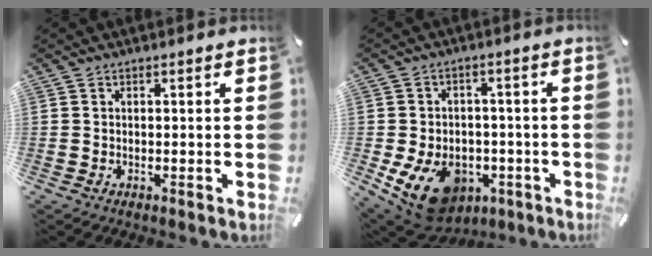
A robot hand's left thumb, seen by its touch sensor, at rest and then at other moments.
{"total": 13.9, "force": [-5.9, 9.8, 7.9], "torque": [-0.149, 0.032, -0.097]}